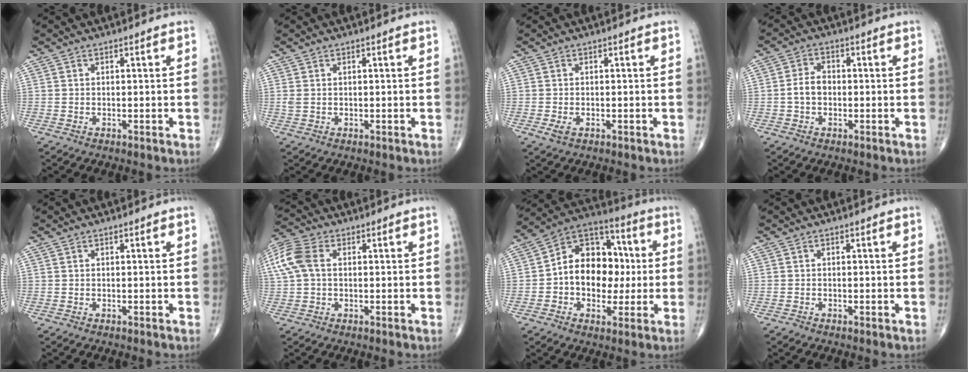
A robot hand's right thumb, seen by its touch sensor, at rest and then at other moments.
{"total": 1.2, "force": [0.2, 0.9, 0.8], "torque": [-0.024, 0.004, 0.008]}
{"total": 1.7, "force": [-0.6, 1.0, 1.3], "torque": [-0.027, -0.002, -0.010]}
{"total": 3.9, "force": [-0.6, 2.8, 2.6], "torque": [-0.047, 0.015, -0.017]}
{"total": 0.0}
{"total": 9.5, "force": [1.6, 6.3, 7.0], "torque": [-0.180, 0.027, 0.030]}
{"total": 16.0, "force": [0.1, 11.7, 11.0], "torque": [-0.120, 0.033, -0.007]}
{"total": 0.6, "force": [-0.4, 0.3, 0.4], "torque": [-0.006, -0.001, -0.008]}